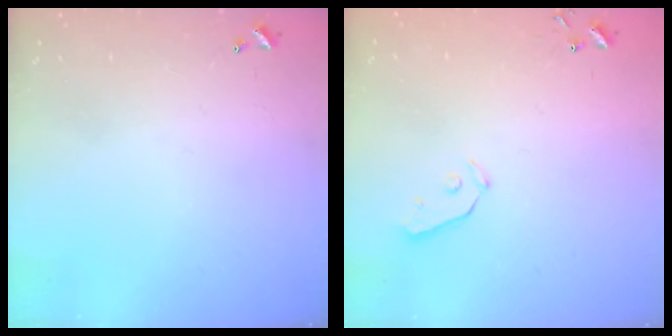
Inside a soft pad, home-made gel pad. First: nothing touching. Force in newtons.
{"total": 3.3, "press": 3.2, "slide": 0.5}